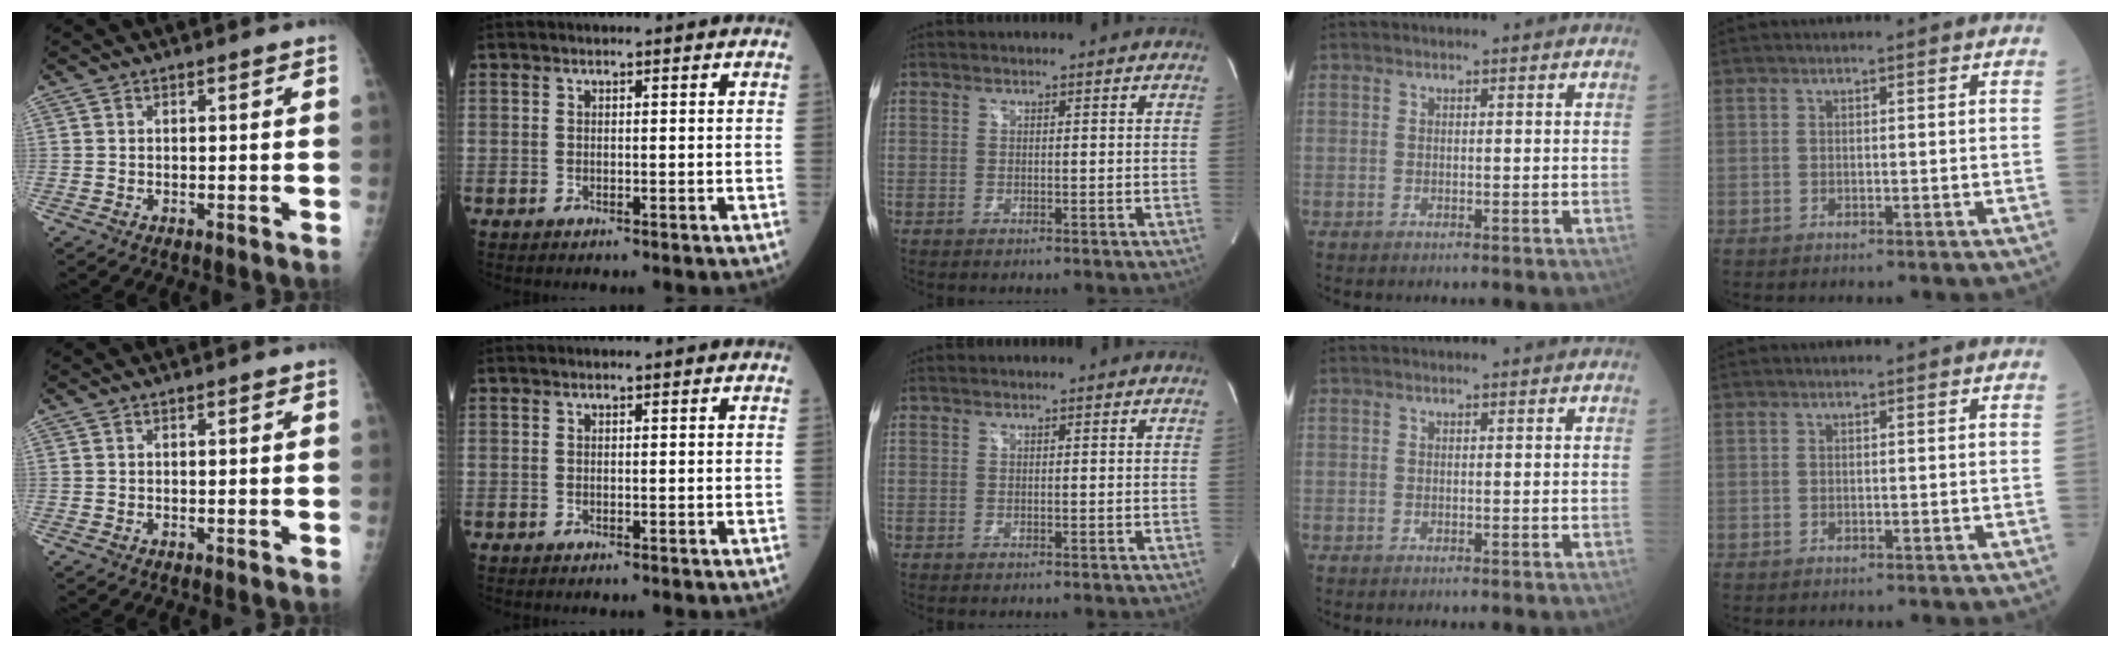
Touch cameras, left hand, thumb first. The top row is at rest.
{}